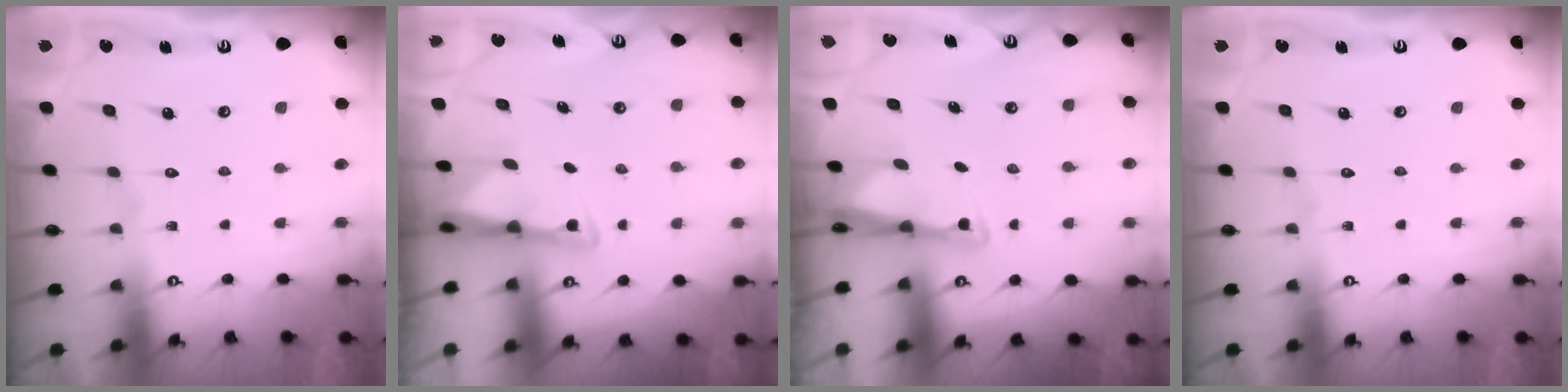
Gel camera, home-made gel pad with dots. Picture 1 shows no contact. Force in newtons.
{"total": 2.7, "press": 2.6, "slide": 0.7}
{"total": 2.7, "press": 2.6, "slide": 0.5}
{"total": 0.0}